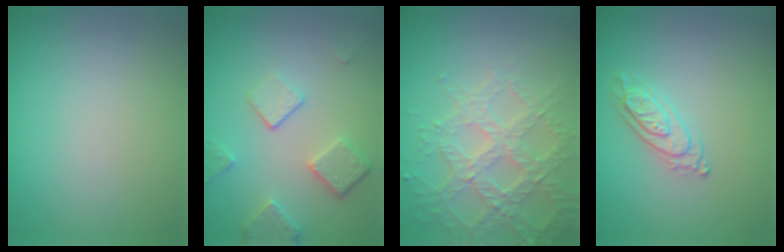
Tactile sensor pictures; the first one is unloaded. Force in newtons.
{"total": 3.7, "press": 2.9, "slide": 2.4}
{"total": 5.1, "press": 4.4, "slide": 2.5}
{"total": 2.2, "press": 2.1, "slide": 0.6}